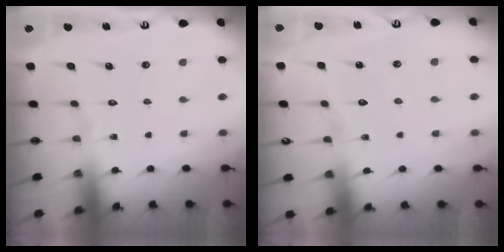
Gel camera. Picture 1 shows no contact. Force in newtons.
{"total": 3.4, "press": 3.4, "slide": 0.3}